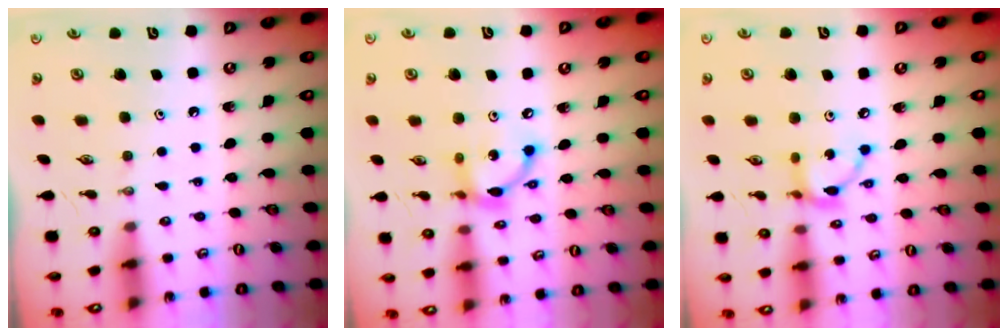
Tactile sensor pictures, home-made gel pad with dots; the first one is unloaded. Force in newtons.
{"total": 10.9, "press": 10.9, "slide": 0.6}
{"total": 7.9, "press": 7.9, "slide": 0.4}